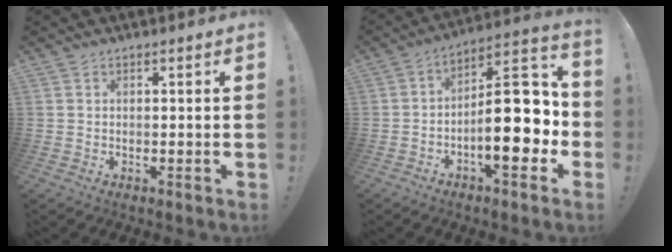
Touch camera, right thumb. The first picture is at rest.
{"total": 20.3, "force": [-3.5, 8.0, 18.4], "torque": [-0.271, 0.025, -0.048]}